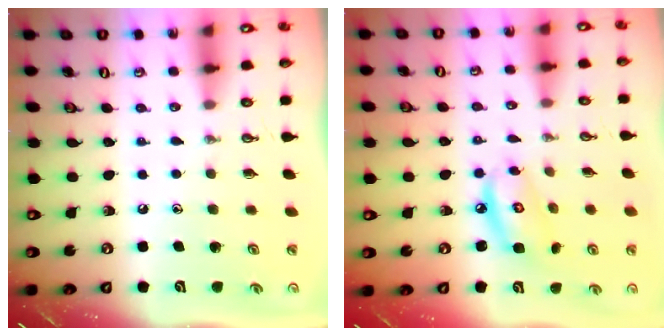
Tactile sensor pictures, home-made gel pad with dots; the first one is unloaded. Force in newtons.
{"total": 7.7, "press": 7.7, "slide": 0.6}